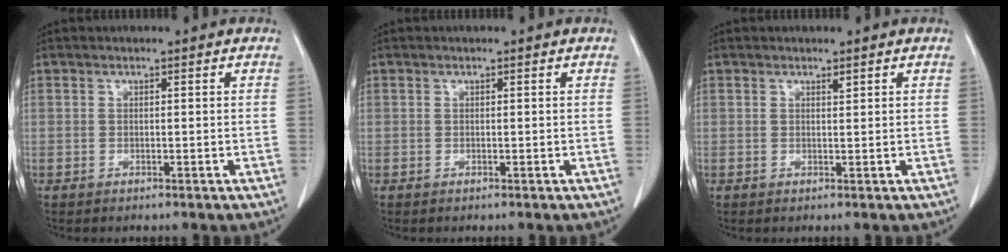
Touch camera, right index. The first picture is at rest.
{"total": 0.0}
{"total": 0.6, "force": [0.4, 0.1, 0.3], "torque": [-0.010, -0.004, 0.008]}